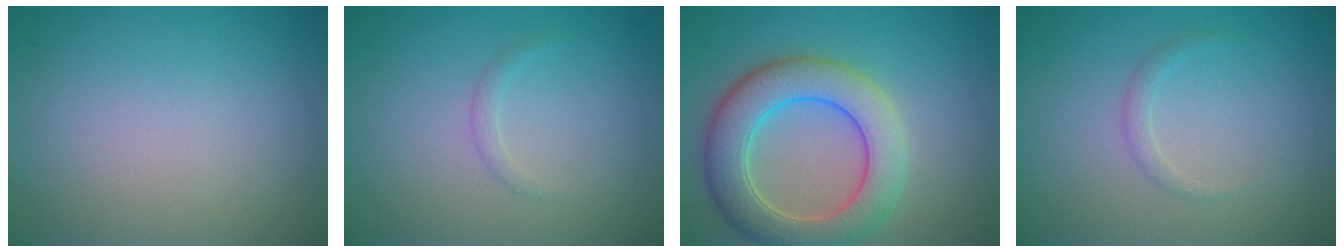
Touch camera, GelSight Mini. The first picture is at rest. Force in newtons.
{"total": 0.8, "press": 0.8, "slide": 0.1}
{"total": 7.4, "press": 7.4, "slide": 0.3}
{"total": 1.0, "press": 1.0, "slide": 0.1}